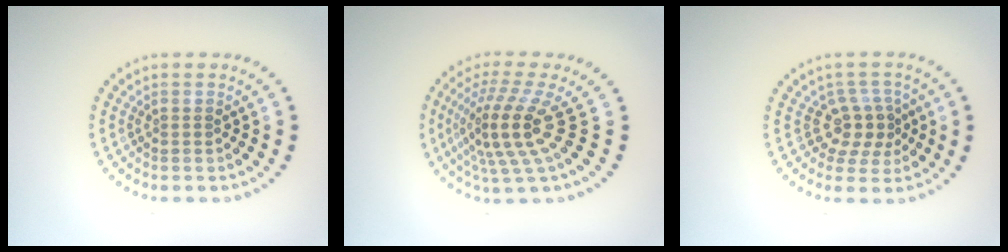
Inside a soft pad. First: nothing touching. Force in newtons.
{"total": 4.9, "press": 3.5, "slide": 3.4}
{"total": 2.9, "press": 2.4, "slide": 1.7}